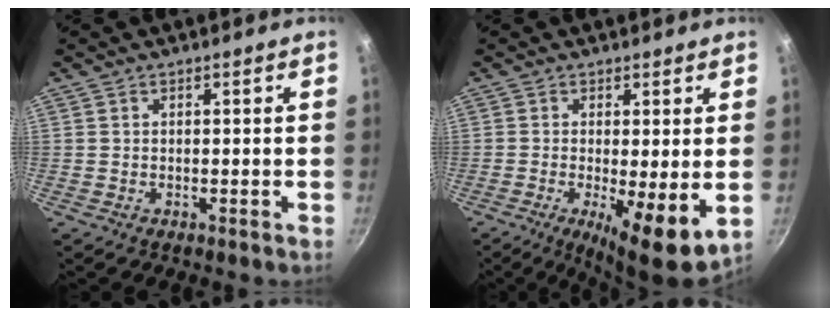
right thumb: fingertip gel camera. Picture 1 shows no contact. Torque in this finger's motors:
{"motor_torque": [-0.35, 0.83, 0.03, -0.03, 0.09]}